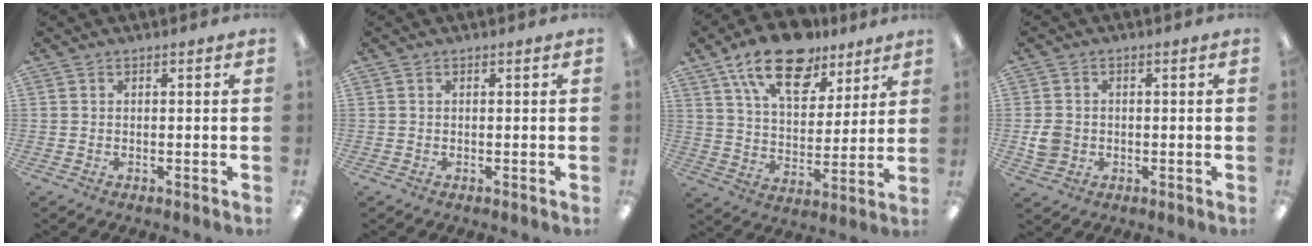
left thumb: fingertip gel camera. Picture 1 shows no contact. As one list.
[{"total": 0.0}, {"total": 18.0, "force": [12.3, 8.9, 9.6], "torque": [-0.160, -0.060, 0.215]}, {"total": 4.4, "force": [-0.5, 3.9, 2.0], "torque": [-0.033, 0.002, -0.008]}]